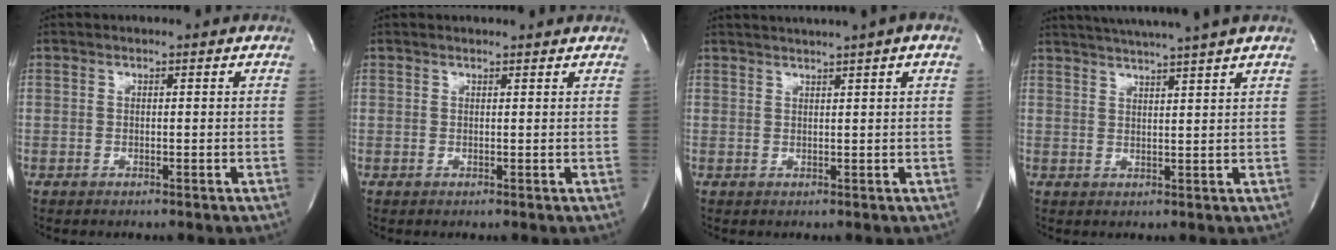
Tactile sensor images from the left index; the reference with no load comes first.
{"total": 2.9, "force": [2.9, 0.2, 0.5], "torque": [-0.012, 0.011, 0.031]}
{"total": 5.7, "force": [4.3, -0.8, 3.7], "torque": [-0.059, 0.026, 0.058]}
{"total": 10.7, "force": [9.3, -1.6, 5.1], "torque": [-0.086, 0.009, 0.126]}